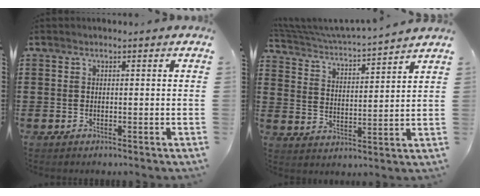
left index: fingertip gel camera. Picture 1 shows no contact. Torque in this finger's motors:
{"motor_torque": [0.25, -0.23, 0.35, 0.13]}